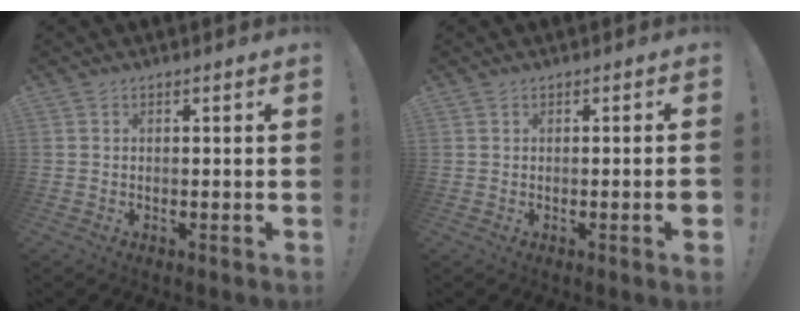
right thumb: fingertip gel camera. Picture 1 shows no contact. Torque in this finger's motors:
{"motor_torque": [0.01, 0.07, 0.02, 0.03, 0.02]}